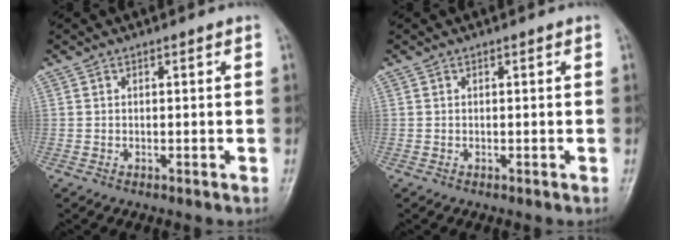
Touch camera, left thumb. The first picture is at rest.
{"total": 0.0}